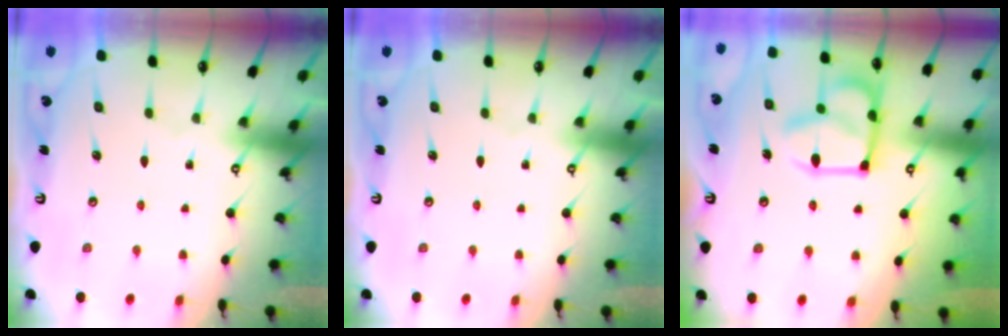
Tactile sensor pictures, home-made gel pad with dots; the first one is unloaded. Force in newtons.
{"total": 0.0}
{"total": 15.8, "press": 15.7, "slide": 1.4}